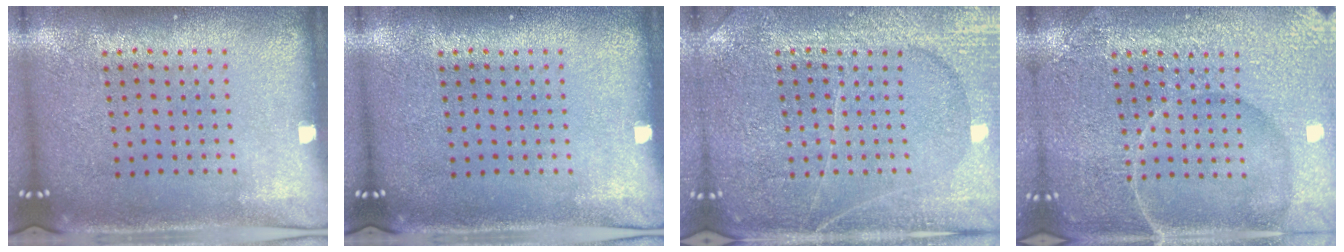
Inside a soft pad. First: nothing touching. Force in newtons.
{"total": 0.0}
{"total": 3.6, "press": 3.6, "slide": 0.5}
{"total": 6.6, "press": 6.5, "slide": 0.9}